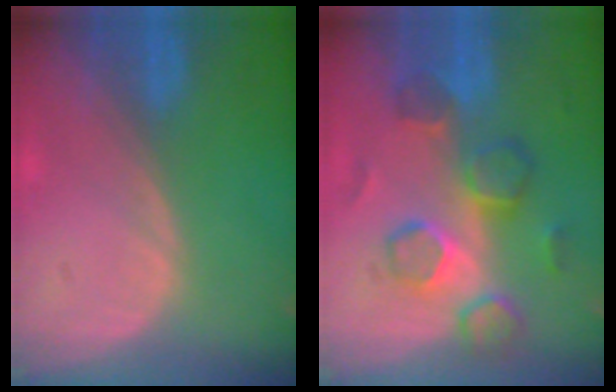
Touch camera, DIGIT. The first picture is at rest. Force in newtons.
{"total": 8.4, "press": 8.2, "slide": 1.9}